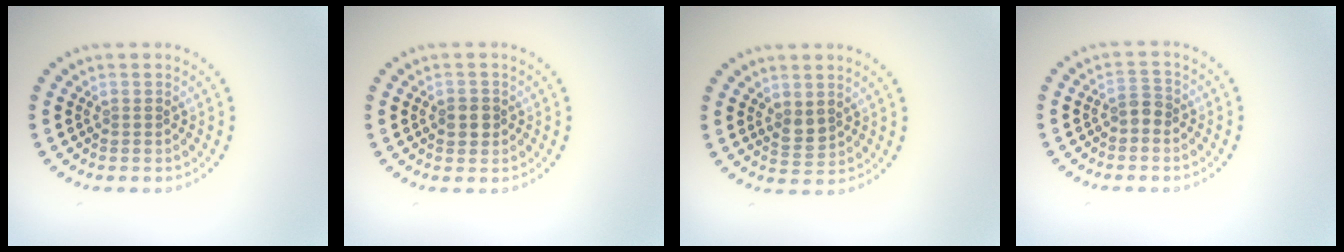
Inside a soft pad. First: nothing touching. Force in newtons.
{"total": 1.8, "press": 1.7, "slide": 0.5}
{"total": 1.6, "press": 1.5, "slide": 0.5}
{"total": 1.3, "press": 1.2, "slide": 0.6}